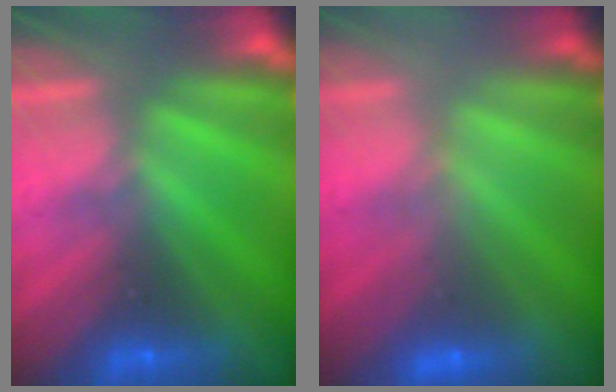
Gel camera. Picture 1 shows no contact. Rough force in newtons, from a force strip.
{"total": 2.9}